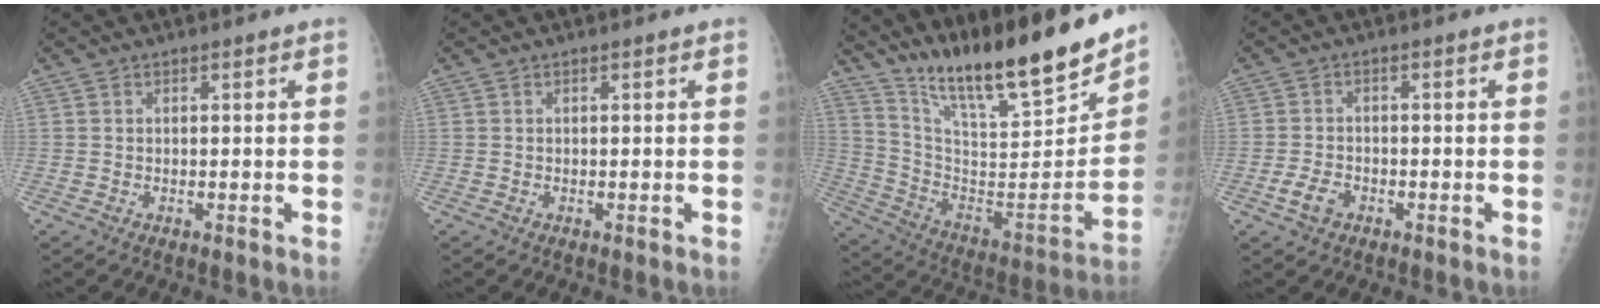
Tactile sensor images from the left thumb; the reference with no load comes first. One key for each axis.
{"total": 0.0}
{"total": 25.6, "fx": 20.2, "fy": 4.3, "fz": 15.1, "tx": -0.222, "ty": -0.104, "tz": 0.334}
{"total": 3.5, "fx": -1.8, "fy": 2.3, "fz": 2.0, "tx": -0.038, "ty": 0.010, "tz": -0.030}